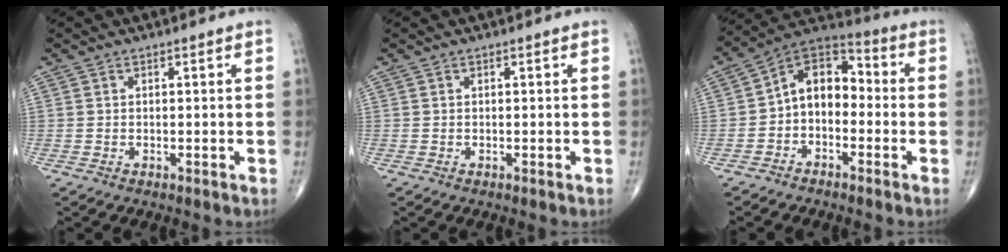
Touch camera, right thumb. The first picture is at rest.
{"total": 0.0}
{"total": 10.2, "force": [-1.6, 7.1, 7.2], "torque": [-0.085, 0.047, -0.047]}